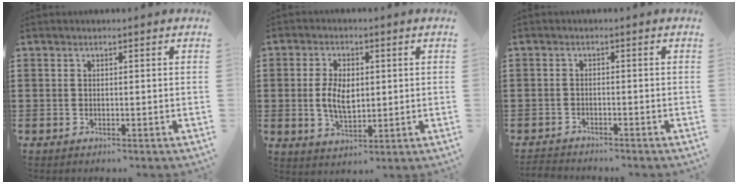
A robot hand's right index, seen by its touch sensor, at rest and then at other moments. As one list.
[{"total": 5.7, "force": [0.2, 3.3, 4.7], "torque": [-0.100, 0.003, -0.004]}, {"total": 1.7, "force": [-1.6, 0.1, -0.2], "torque": [-0.001, 0.003, -0.037]}]